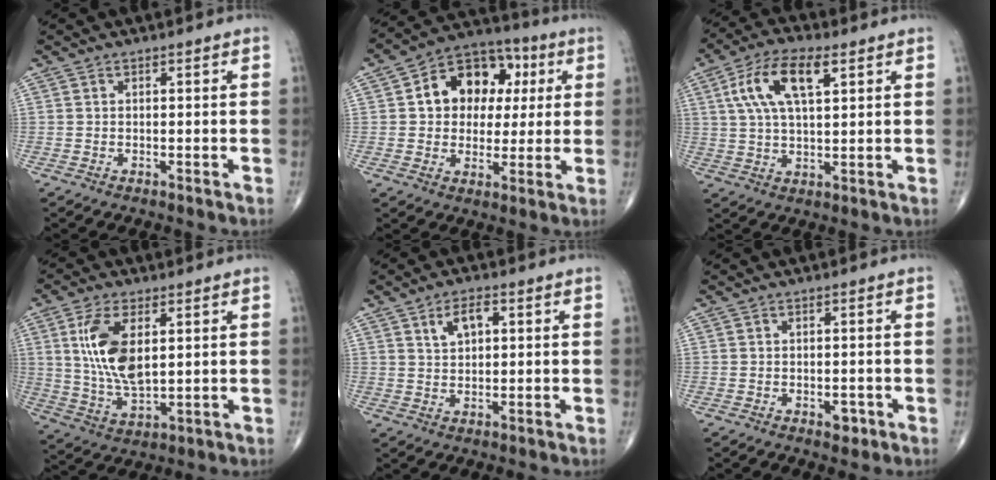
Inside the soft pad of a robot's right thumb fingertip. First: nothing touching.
{"total": 14.6, "force": [3.2, 10.9, 9.1], "torque": [-0.089, 0.016, 0.042]}
{"total": 11.7, "force": [4.3, 5.0, 9.7], "torque": [-0.190, 0.006, 0.078]}
{"total": 12.1, "force": [3.0, 5.8, 10.3], "torque": [-0.202, -0.019, 0.065]}
{"total": 4.7, "force": [1.9, 2.5, 3.5], "torque": [-0.054, -0.001, 0.034]}
{"total": 2.2, "force": [-1.0, 1.3, 1.4], "torque": [-0.006, 0.002, -0.011]}